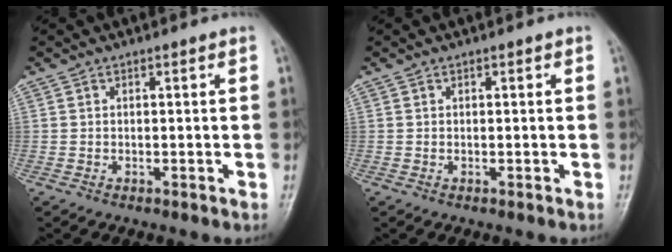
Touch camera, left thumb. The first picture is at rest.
{"total": 0.0}